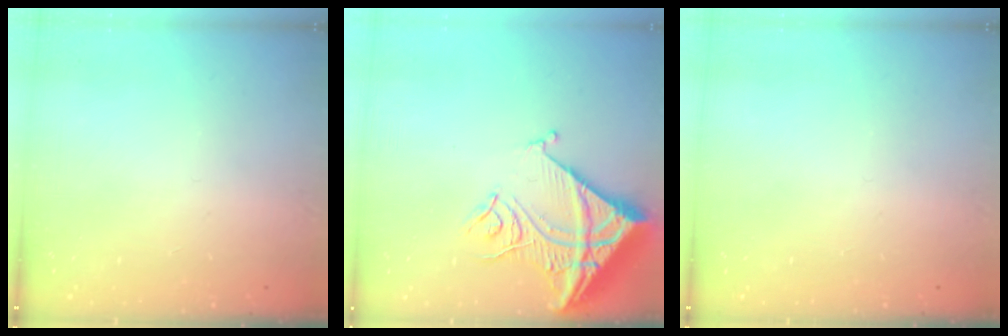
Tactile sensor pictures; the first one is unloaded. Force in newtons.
{"total": 16.8, "press": 16.6, "slide": 2.1}
{"total": 0.0}